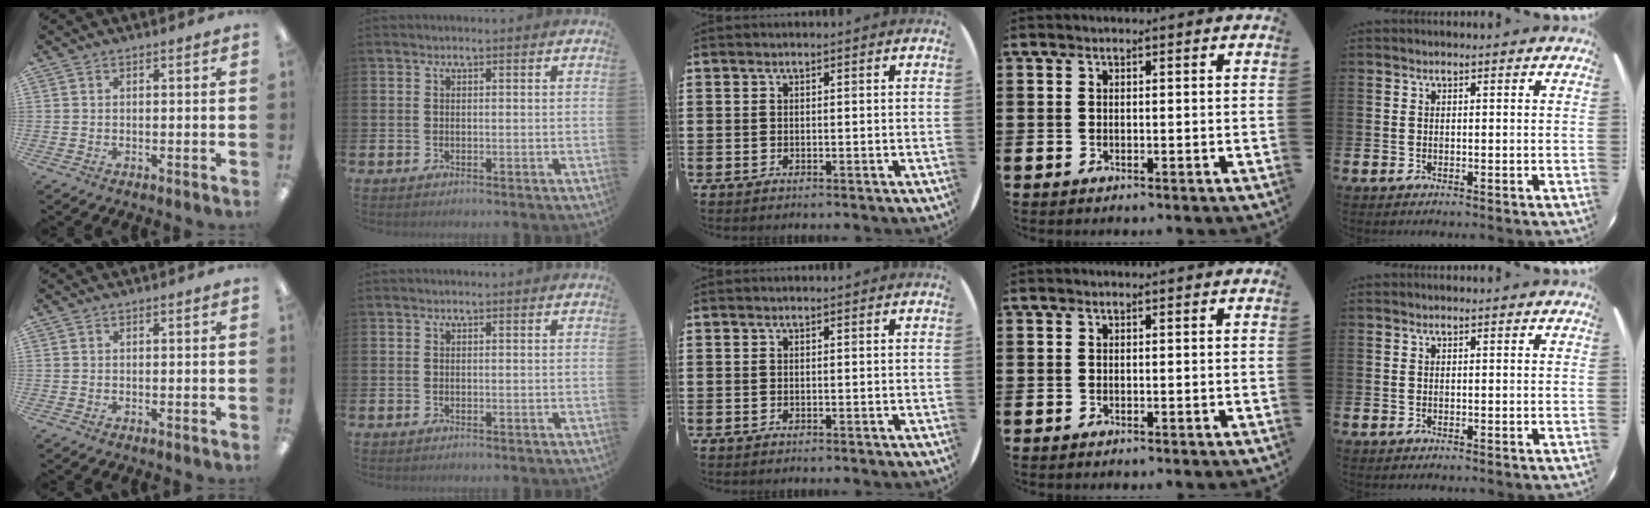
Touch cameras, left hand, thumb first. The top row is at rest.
{}